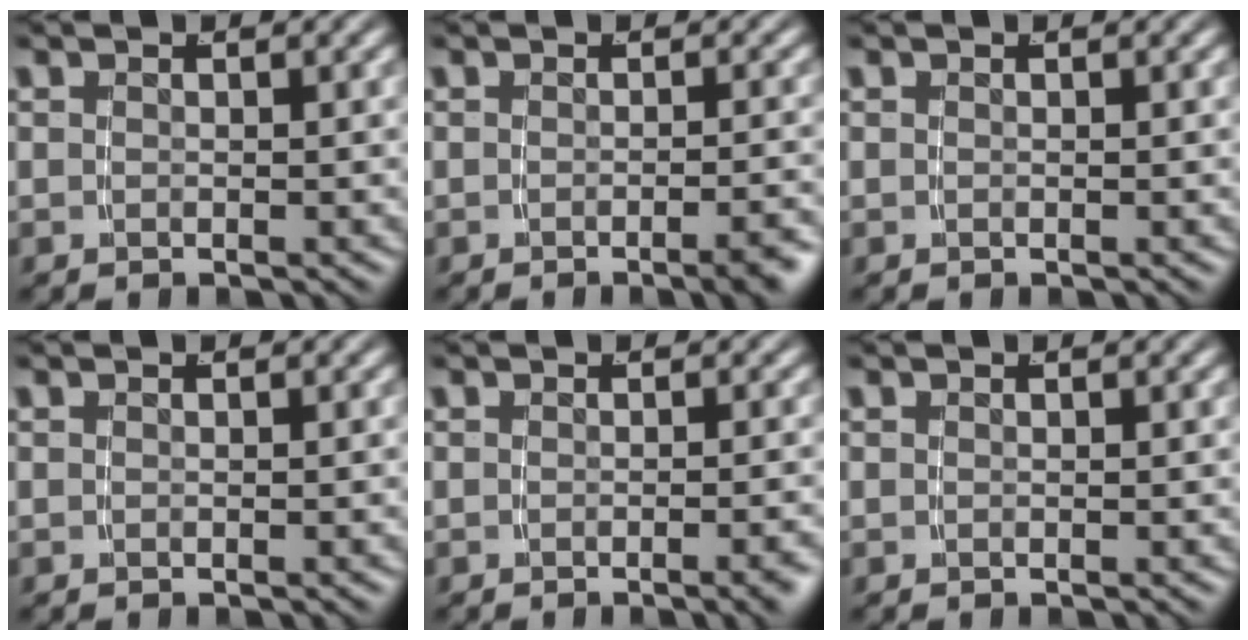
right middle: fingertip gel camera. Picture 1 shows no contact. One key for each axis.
{"total": 2.1, "fx": -1.5, "fy": -0.1, "fz": 1.5, "tx": -0.014, "ty": 0.009, "tz": -0.028}
{"total": 0.0}
{"total": 0.0}
{"total": 1.3, "fx": -0.9, "fy": -0.3, "fz": 0.9, "tx": -0.012, "ty": 0.008, "tz": -0.017}
{"total": 0.0}